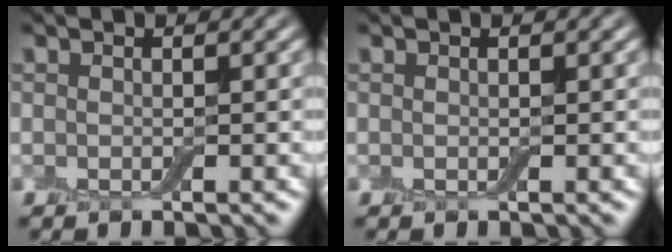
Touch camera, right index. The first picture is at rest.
{"total": 0.0}